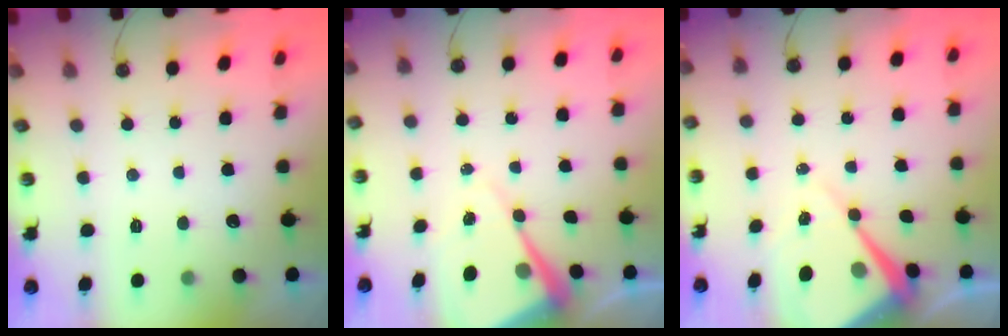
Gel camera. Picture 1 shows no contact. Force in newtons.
{"total": 9.7, "press": 9.7, "slide": 0.7}
{"total": 9.4, "press": 9.4, "slide": 0.7}